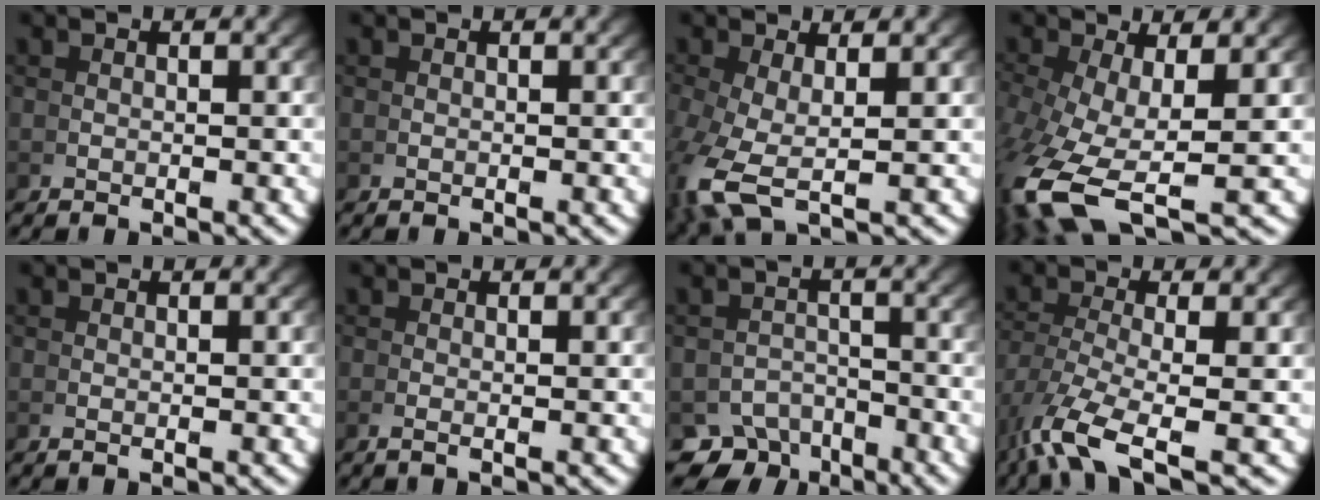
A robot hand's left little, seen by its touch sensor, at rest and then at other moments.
{"total": 0.0}
{"total": 4.5, "force": [-0.6, 2.3, 3.9], "torque": [-0.114, -0.037, 0.010]}
{"total": 7.0, "force": [-2.6, 3.4, 5.5], "torque": [-0.149, -0.048, -0.017]}
{"total": 0.0}
{"total": 0.7, "force": [-0.3, 0.1, 0.7], "torque": [-0.025, -0.007, -0.004]}
{"total": 6.5, "force": [-5.4, 3.4, 1.4], "torque": [0.008, -0.029, -0.086]}
{"total": 4.9, "force": [-2.6, 1.3, 3.9], "torque": [-0.092, -0.037, -0.021]}